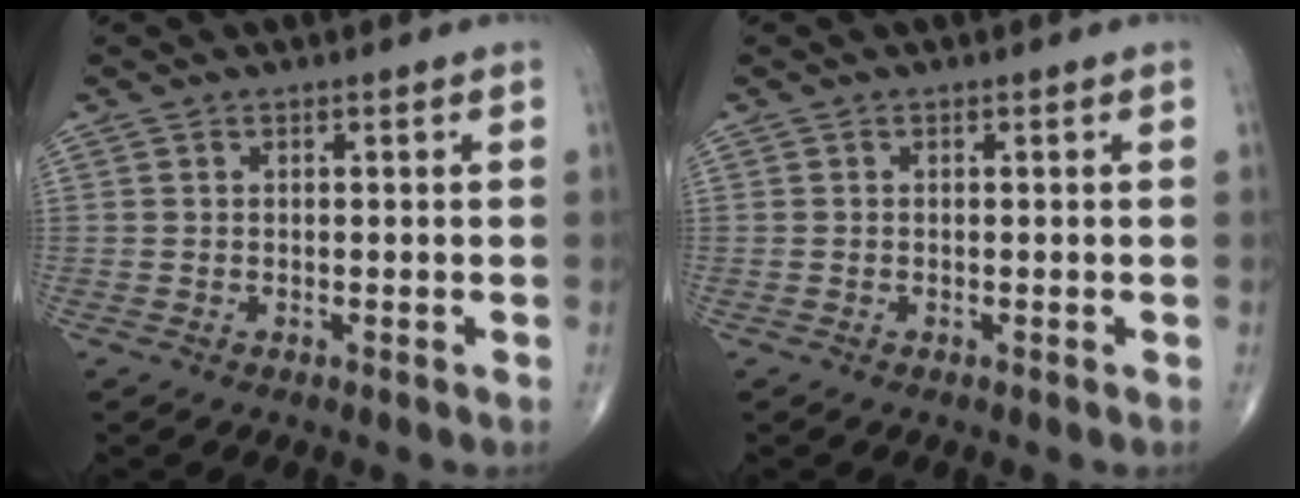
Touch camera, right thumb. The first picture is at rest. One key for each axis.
{"total": 0.0}